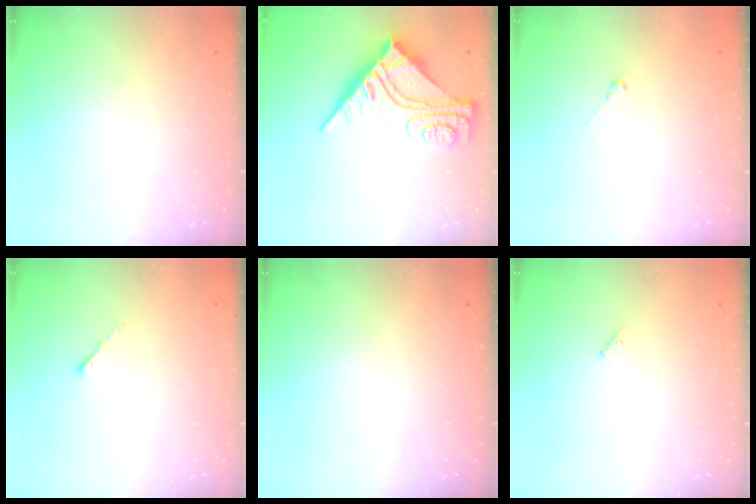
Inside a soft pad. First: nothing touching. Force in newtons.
{"total": 12.1, "press": 12.0, "slide": 1.4}
{"total": 0.5, "press": 0.3, "slide": 0.4}
{"total": 0.0}
{"total": 0.0}
{"total": 2.0, "press": 2.0, "slide": 0.2}